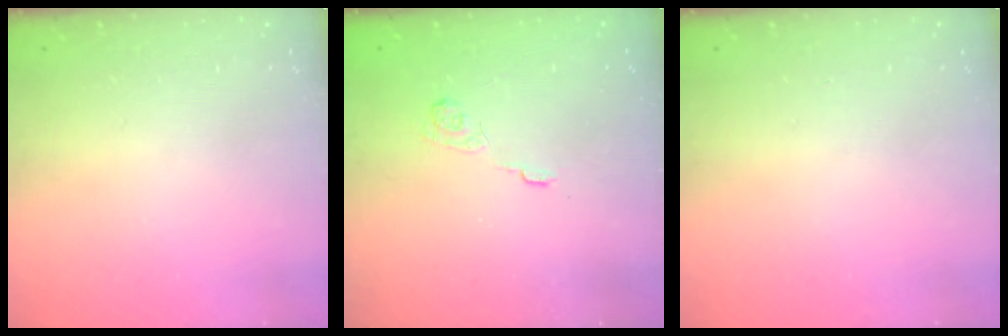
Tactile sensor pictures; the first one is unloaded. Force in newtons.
{"total": 2.7, "press": 2.2, "slide": 1.5}
{"total": 0.0}